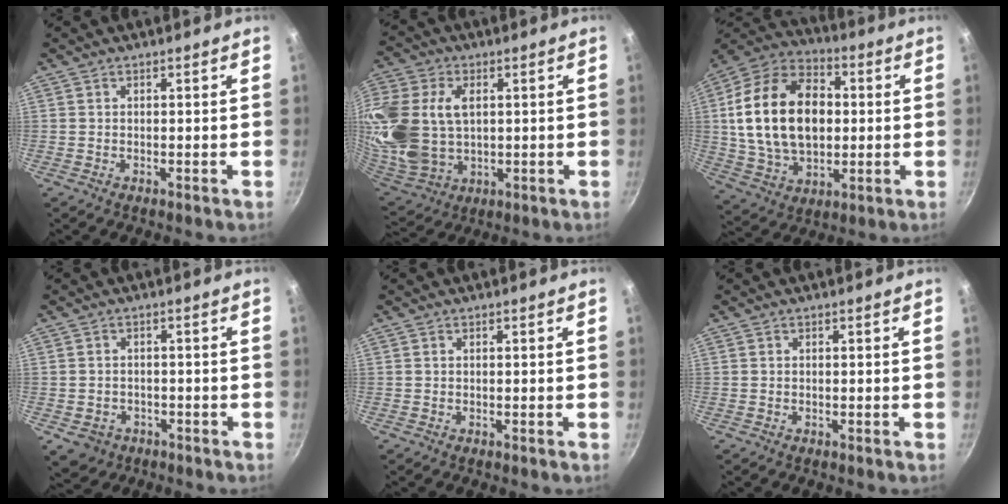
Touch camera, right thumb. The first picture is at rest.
{"total": 22.3, "force": [4.1, 15.7, 15.4], "torque": [-0.355, -0.001, 0.088]}
{"total": 23.0, "force": [1.8, 15.4, 17.0], "torque": [-0.284, 0.017, 0.030]}
{"total": 4.4, "force": [-1.8, 3.6, 1.9], "torque": [-0.018, 0.016, -0.014]}
{"total": 0.0}
{"total": 0.0}